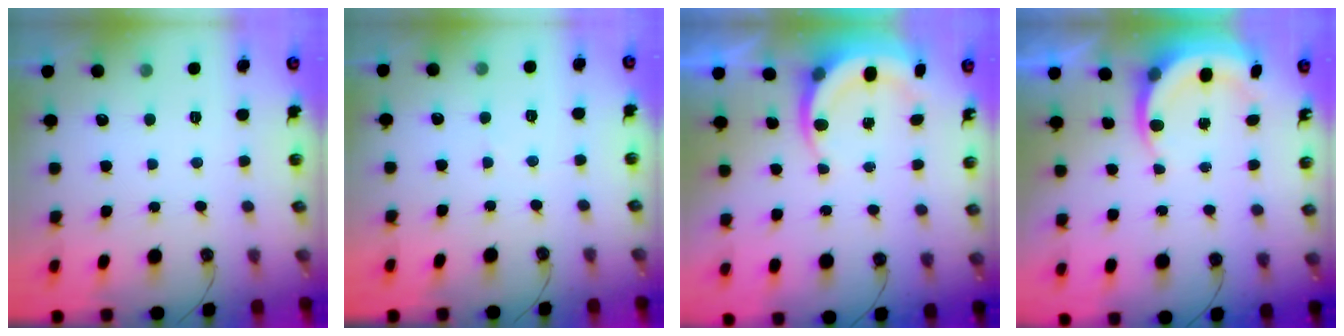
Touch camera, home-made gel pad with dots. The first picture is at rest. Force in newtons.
{"total": 4.0, "press": 3.9, "slide": 0.4}
{"total": 6.2, "press": 6.0, "slide": 1.3}
{"total": 5.6, "press": 5.5, "slide": 1.2}